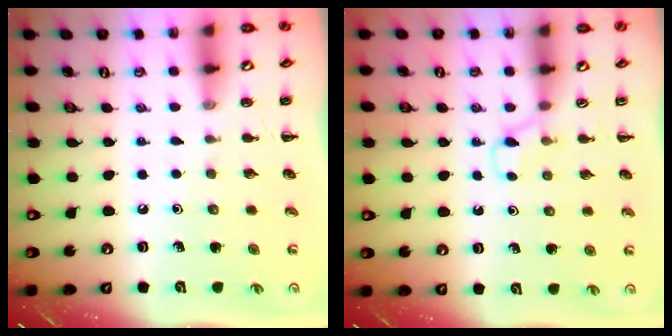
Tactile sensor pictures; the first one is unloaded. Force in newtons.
{"total": 2.8, "press": 2.5, "slide": 1.1}